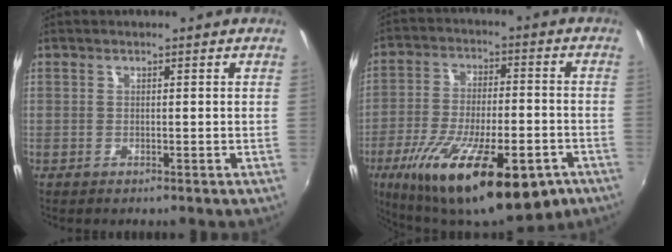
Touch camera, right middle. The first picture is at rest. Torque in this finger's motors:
{"motor_torque": [1.35, -0.79, 1.05, 0.21]}